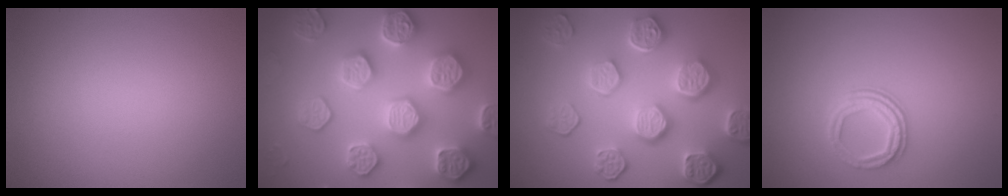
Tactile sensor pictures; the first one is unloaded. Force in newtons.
{"total": 7.9, "press": 7.7, "slide": 1.7}
{"total": 8.3, "press": 6.2, "slide": 5.5}
{"total": 2.8, "press": 2.3, "slide": 1.5}